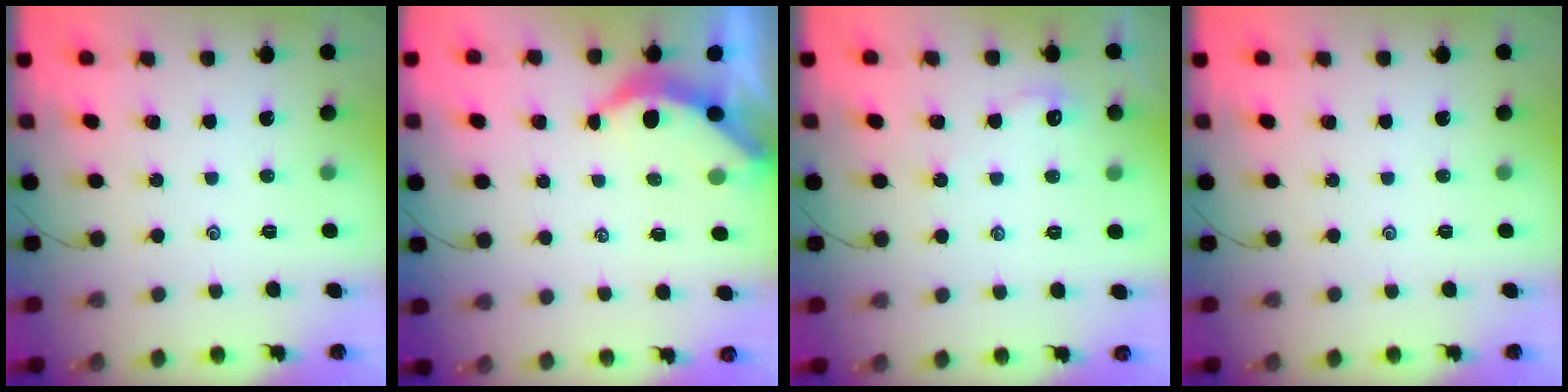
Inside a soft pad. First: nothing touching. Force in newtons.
{"total": 3.9, "press": 3.9, "slide": 0.5}
{"total": 1.8, "press": 1.8, "slide": 0.3}
{"total": 0.0}